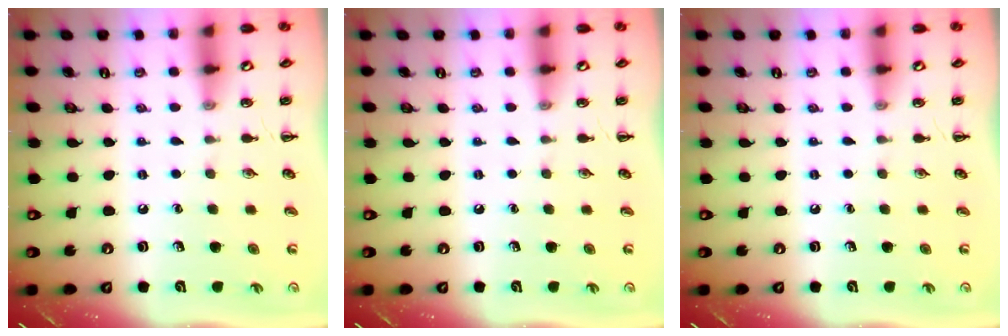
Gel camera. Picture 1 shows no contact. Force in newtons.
{"total": 0.0}
{"total": 0.0}